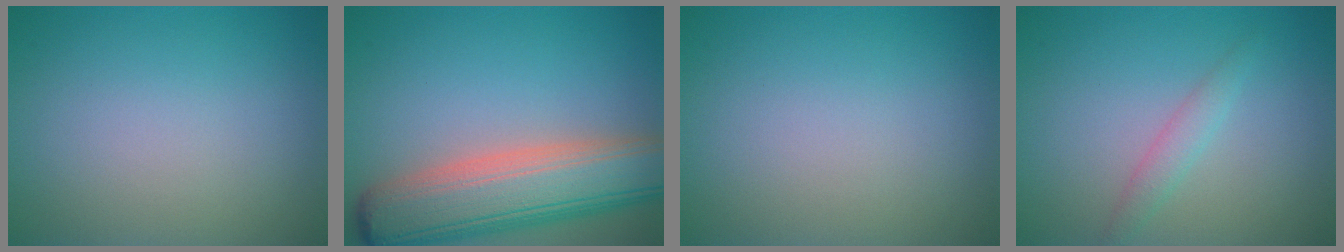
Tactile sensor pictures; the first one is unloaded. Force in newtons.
{"total": 9.7, "press": 9.7, "slide": 1.0}
{"total": 0.0}
{"total": 1.5, "press": 1.5, "slide": 0.1}